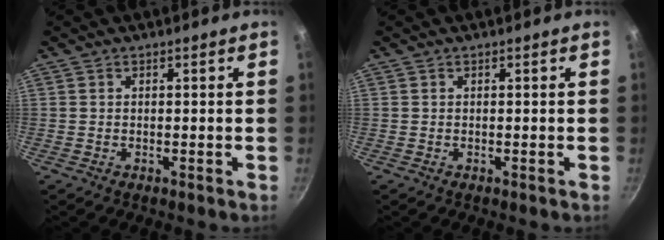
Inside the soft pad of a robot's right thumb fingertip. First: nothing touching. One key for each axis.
{"total": 0.0}